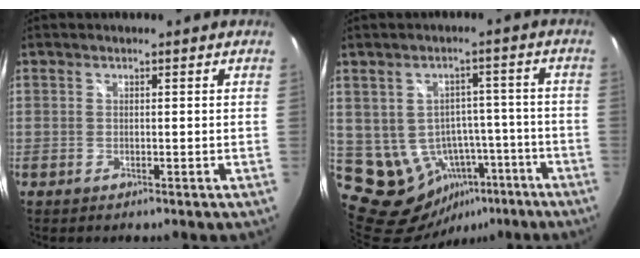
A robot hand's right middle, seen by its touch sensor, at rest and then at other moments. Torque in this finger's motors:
{"motor_torque": [-0.20, 0.07, 0.04, 0.01]}